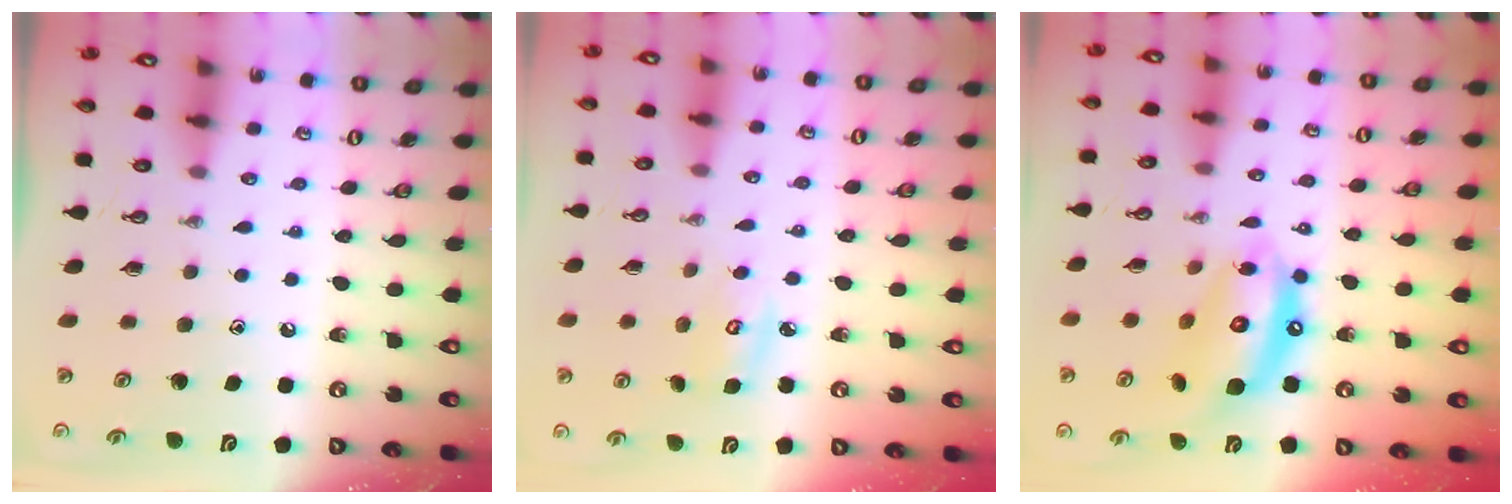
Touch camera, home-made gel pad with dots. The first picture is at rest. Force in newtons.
{"total": 4.4, "press": 4.4, "slide": 0.2}
{"total": 13.5, "press": 13.4, "slide": 0.9}